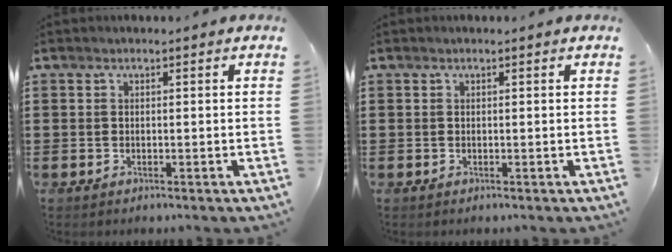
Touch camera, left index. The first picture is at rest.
{"total": 0.0}